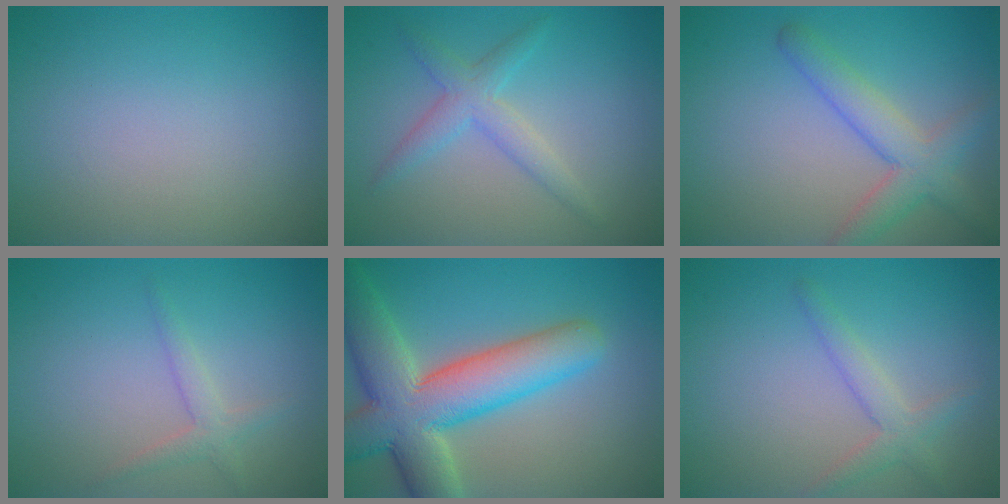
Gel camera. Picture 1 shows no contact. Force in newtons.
{"total": 2.8, "press": 2.8, "slide": 0.1}
{"total": 4.1, "press": 4.1, "slide": 0.2}
{"total": 1.7, "press": 1.6, "slide": 0.1}
{"total": 10.6, "press": 10.5, "slide": 0.9}
{"total": 2.2, "press": 2.2, "slide": 0.1}